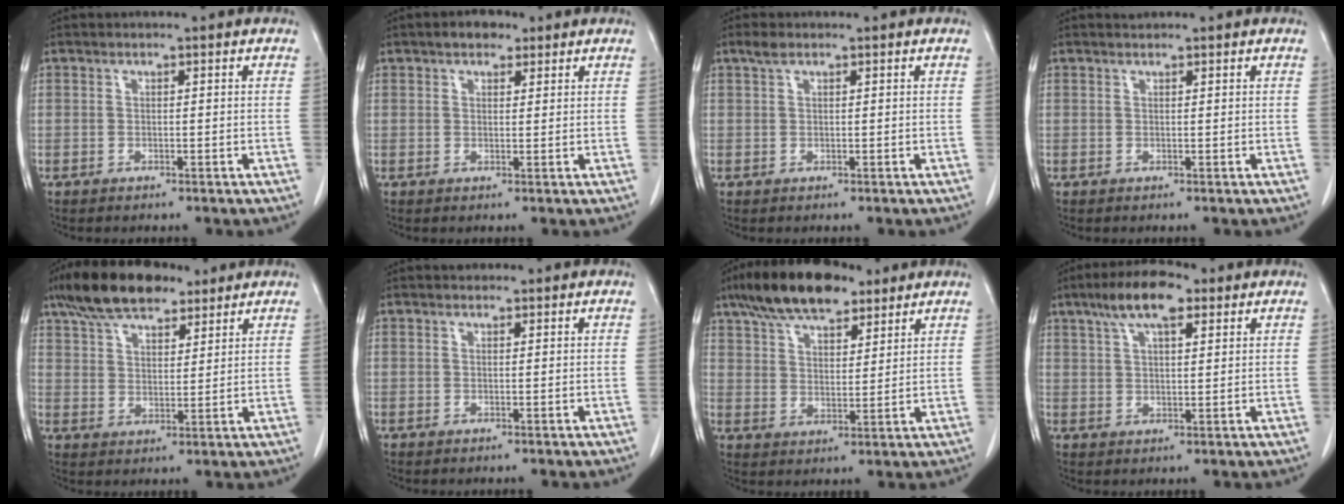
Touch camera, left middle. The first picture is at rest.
{"total": 3.0, "force": [2.0, 1.6, 1.5], "torque": [-0.025, 0.010, 0.030]}
{"total": 1.4, "force": [1.0, 0.5, 0.8], "torque": [-0.019, 0.011, 0.019]}
{"total": 0.6, "force": [0.6, 0.0, 0.0], "torque": [-0.011, 0.003, 0.013]}
{"total": 12.6, "force": [9.5, 4.7, 6.8], "torque": [-0.125, 0.026, 0.167]}
{"total": 0.8, "force": [0.7, 0.4, 0.1], "torque": [-0.007, 0.004, 0.010]}
{"total": 13.2, "force": [9.7, 4.7, 7.6], "torque": [-0.136, 0.023, 0.169]}
{"total": 8.3, "force": [5.1, 2.4, 6.1], "torque": [-0.116, 0.017, 0.087]}